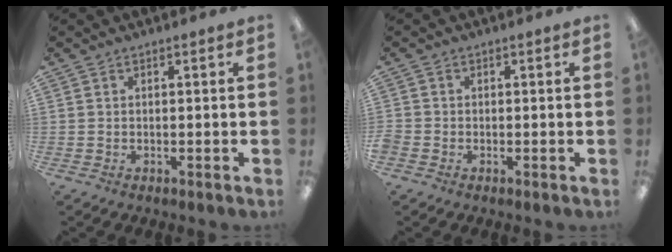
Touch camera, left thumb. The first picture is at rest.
{"total": 1.3, "force": [-0.7, 1.1, 0.4], "torque": [-0.005, 0.004, -0.013]}